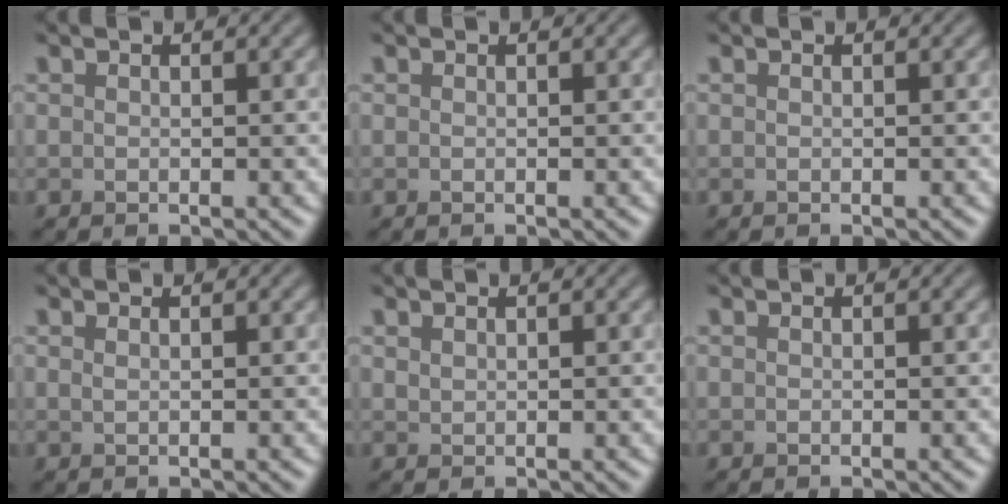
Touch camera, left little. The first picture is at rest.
{"total": 0.0}
{"total": 0.0}
{"total": 0.6, "force": [0.4, 0.2, 0.4], "torque": [-0.006, 0.001, 0.005]}
{"total": 0.6, "force": [0.5, 0.2, 0.2], "torque": [-0.006, 0.000, 0.013]}
{"total": 0.0}